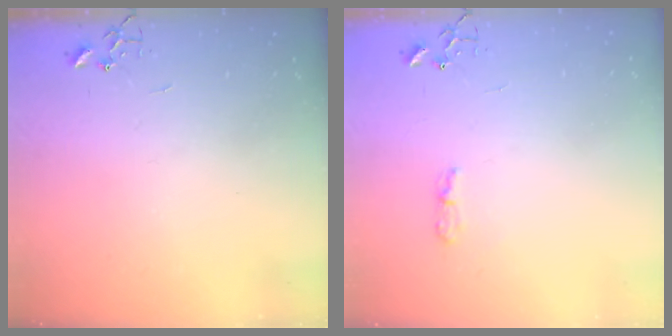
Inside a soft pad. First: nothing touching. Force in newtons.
{"total": 4.7, "press": 4.7, "slide": 0.7}